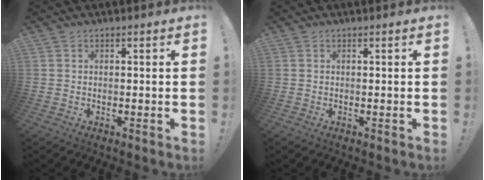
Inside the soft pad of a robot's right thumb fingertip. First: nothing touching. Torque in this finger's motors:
{"motor_torque": [0.00, 0.00, -0.19, 0.12, 0.02]}